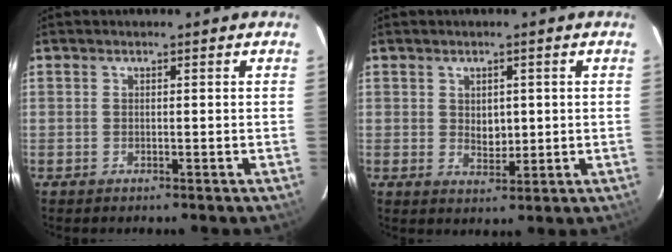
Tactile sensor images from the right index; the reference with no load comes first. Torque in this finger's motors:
{"motor_torque": [0.09, 0.12, 0.15, 0.01]}